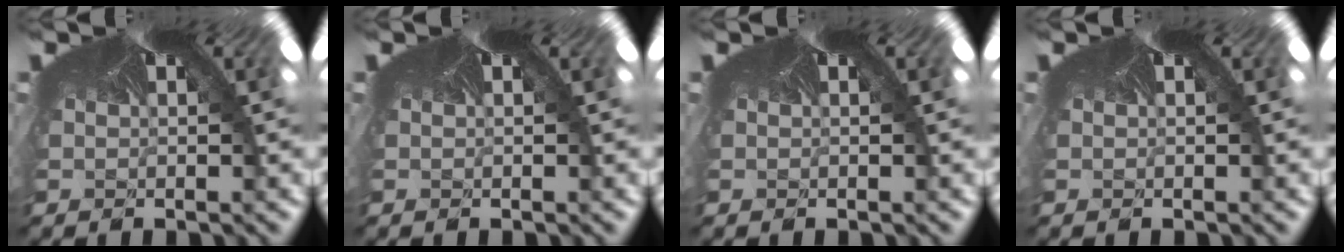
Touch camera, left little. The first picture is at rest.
{"total": 0.0}
{"total": 0.0}
{"total": 0.0}